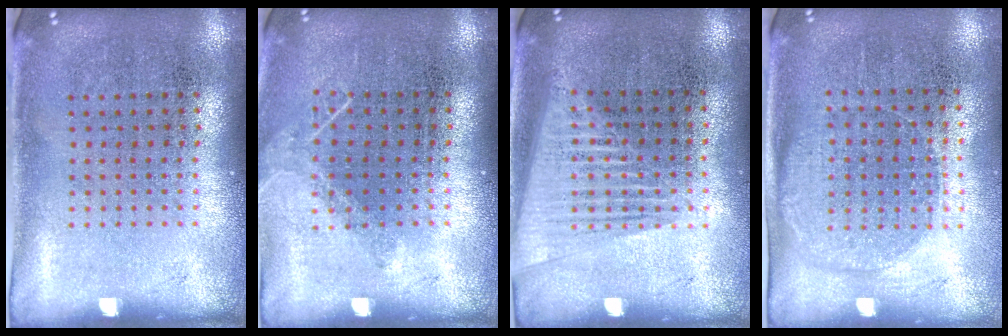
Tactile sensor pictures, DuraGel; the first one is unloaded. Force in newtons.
{"total": 1.0, "press": 0.9, "slide": 0.2}
{"total": 1.6, "press": 1.4, "slide": 0.6}
{"total": 1.3, "press": 1.2, "slide": 0.5}